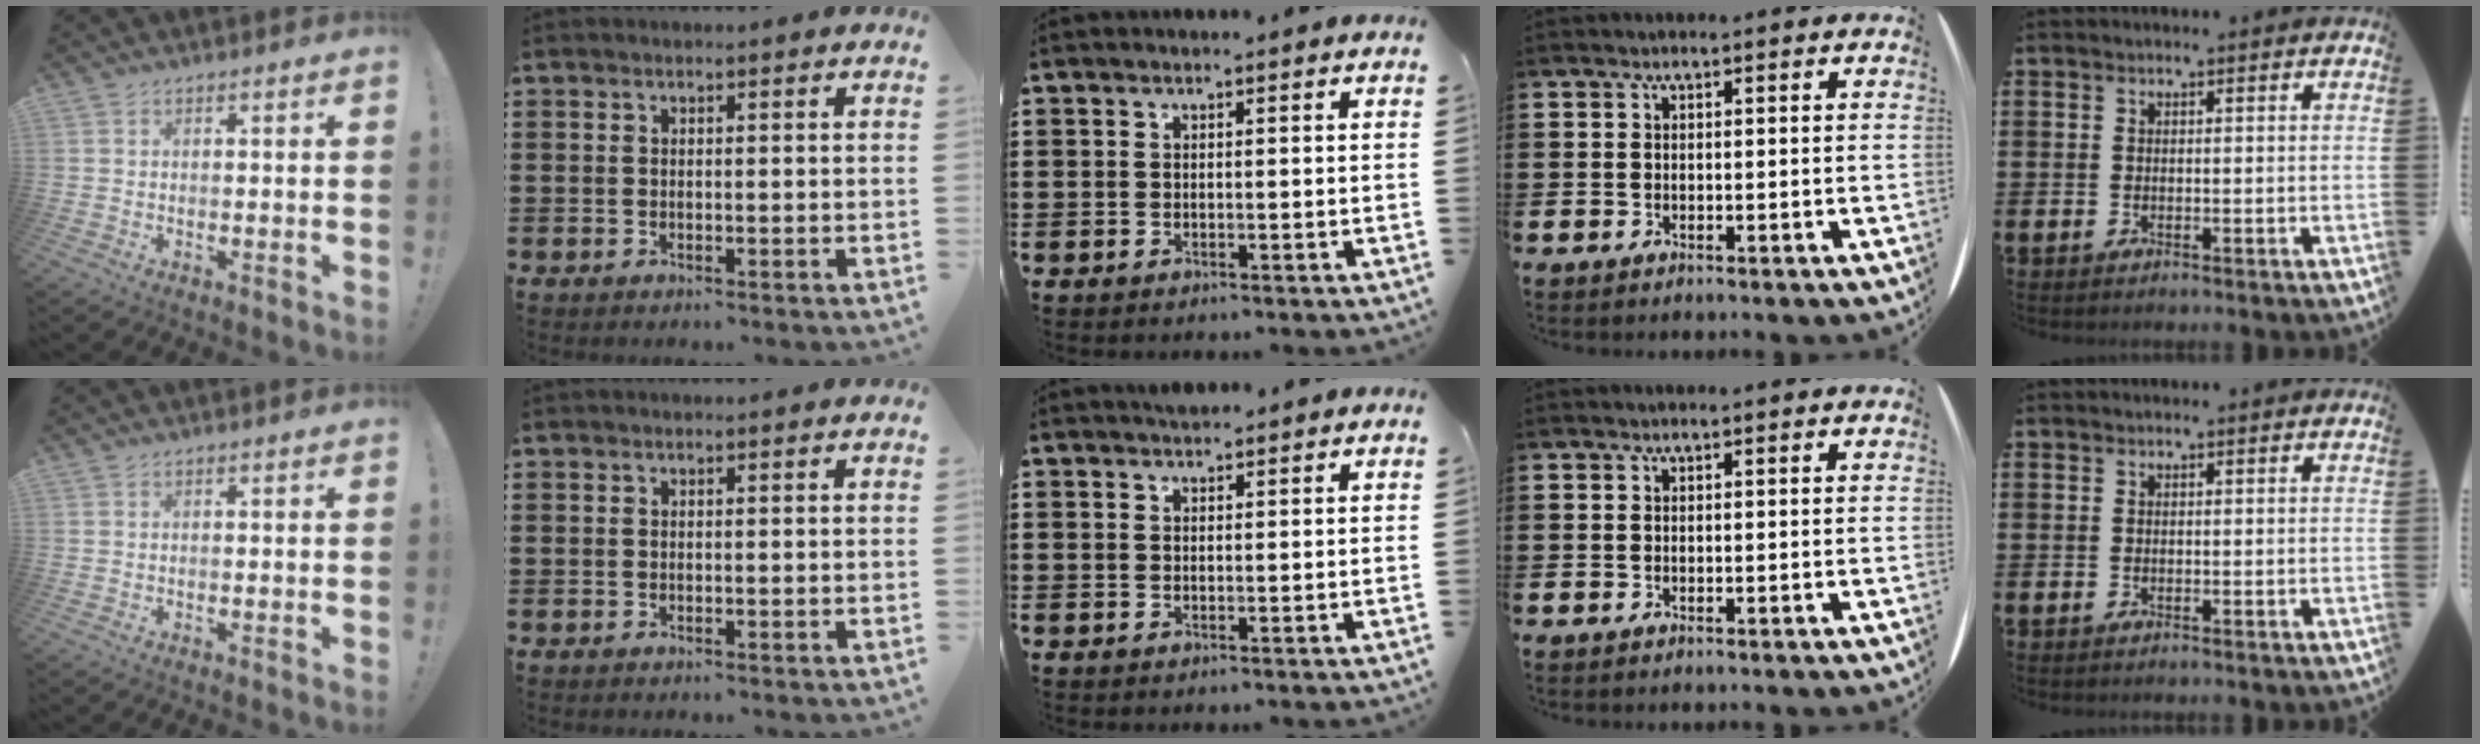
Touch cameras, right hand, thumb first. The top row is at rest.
{"middle": {"total": 1.1, "force": [1.1, 0.4, 0.1], "torque": [-0.004, 0.002, 0.020]}}